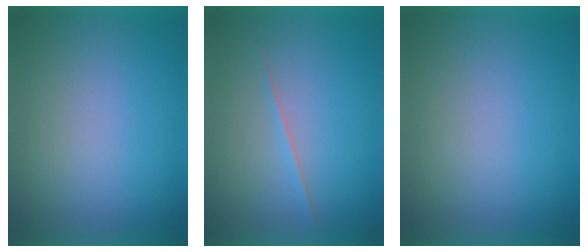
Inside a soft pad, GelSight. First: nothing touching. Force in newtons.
{"total": 1.6}
{"total": 1.1}